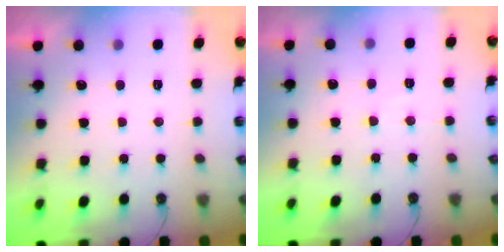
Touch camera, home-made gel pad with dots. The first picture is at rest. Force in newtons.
{"total": 5.9, "press": 5.8, "slide": 1.0}